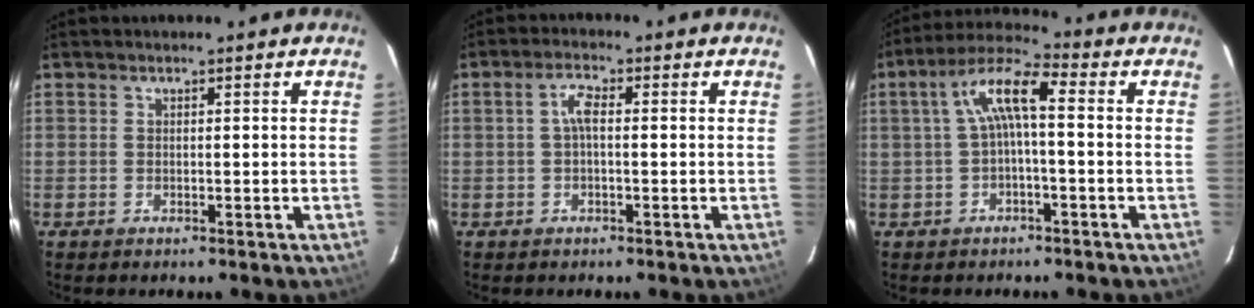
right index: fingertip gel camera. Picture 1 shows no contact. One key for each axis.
{"total": 2.8, "fx": 0.0, "fy": 1.0, "fz": 2.6, "tx": -0.054, "ty": 0.010, "tz": -0.001}
{"total": 7.7, "fx": 0.0, "fy": 1.8, "fz": 7.5, "tx": -0.155, "ty": 0.025, "tz": 0.000}